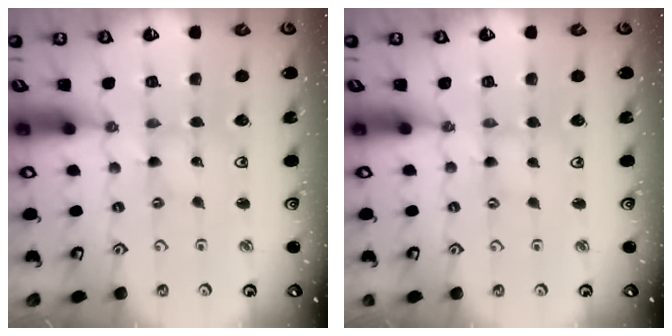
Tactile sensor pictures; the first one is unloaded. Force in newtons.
{"total": 0.8, "press": 0.8, "slide": 0.1}